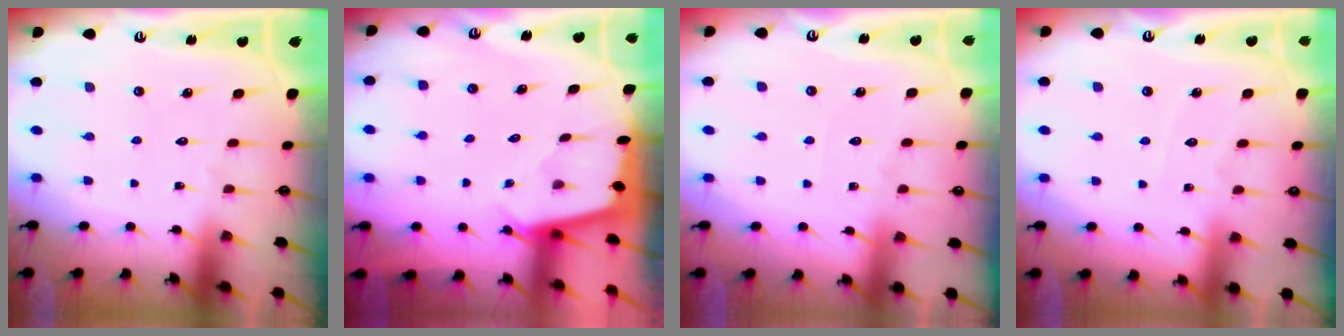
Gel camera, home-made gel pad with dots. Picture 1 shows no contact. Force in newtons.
{"total": 1.8, "press": 1.8, "slide": 0.2}
{"total": 2.6, "press": 2.6, "slide": 0.4}
{"total": 3.3, "press": 3.3, "slide": 0.4}